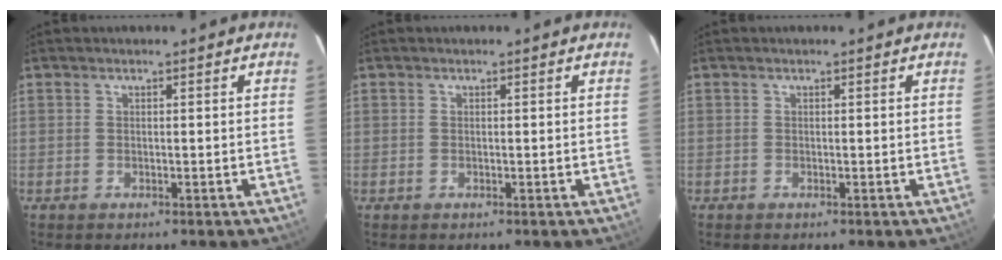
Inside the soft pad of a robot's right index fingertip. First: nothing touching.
{"total": 0.0}
{"total": 0.0}